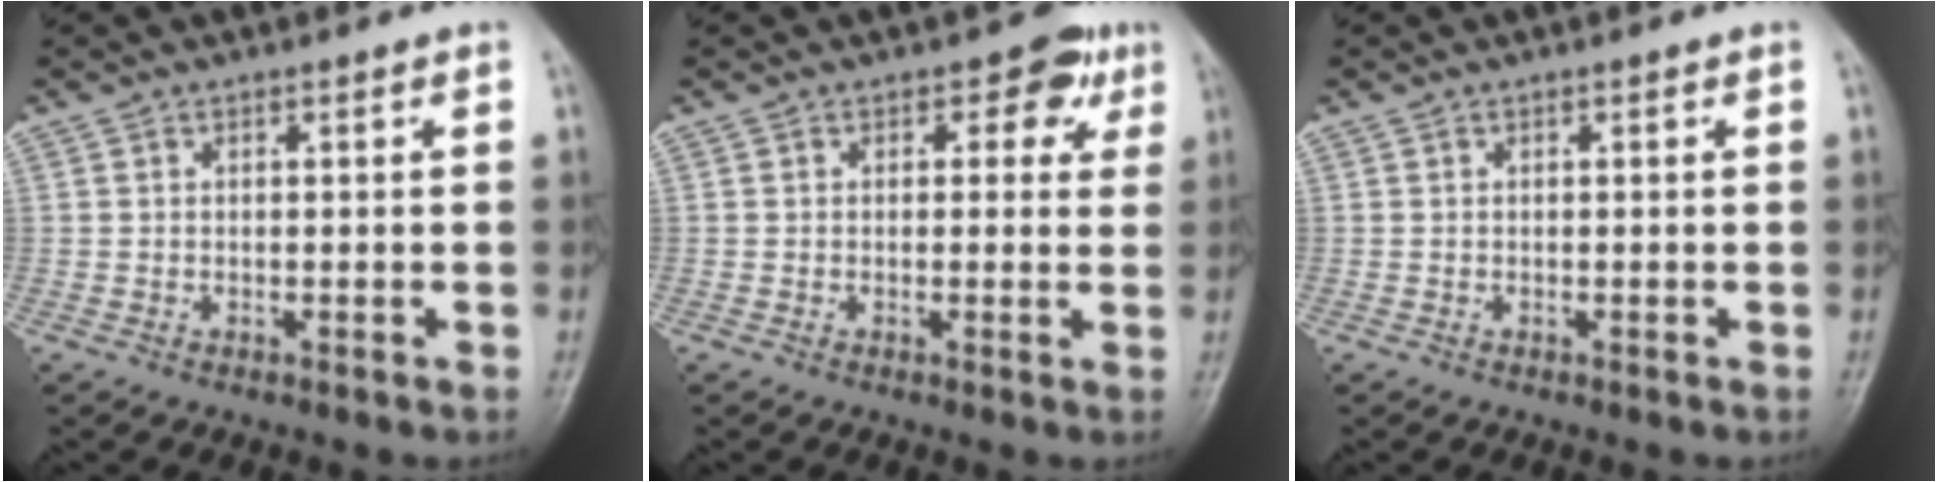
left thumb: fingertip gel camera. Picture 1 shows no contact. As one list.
[{"total": 4.3, "force": [1.8, 2.9, 2.6], "torque": [0.003, -0.001, 0.011]}, {"total": 0.0}]